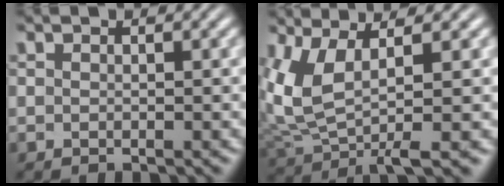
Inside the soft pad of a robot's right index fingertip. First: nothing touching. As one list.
[{"total": 8.9, "force": [1.3, 5.4, 6.9], "torque": [-0.161, -0.016, 0.027]}]